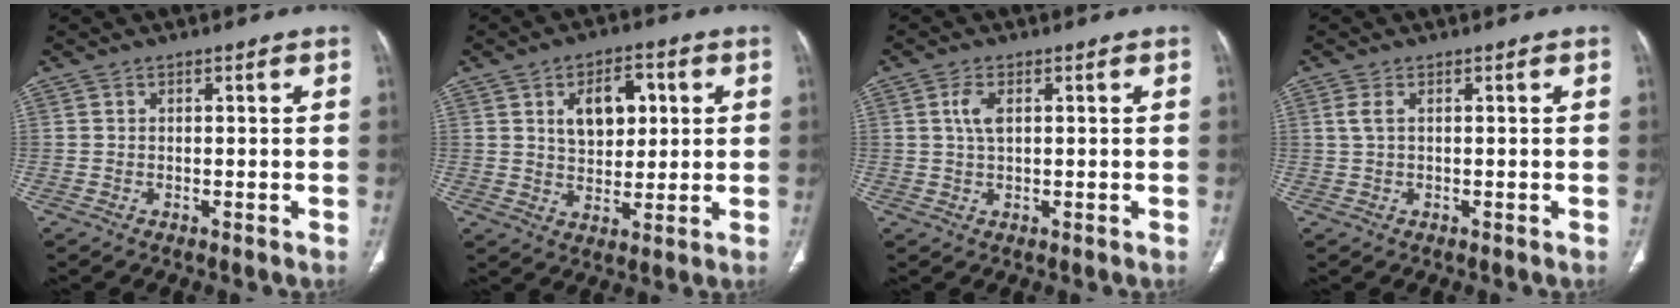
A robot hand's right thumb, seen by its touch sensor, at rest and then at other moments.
{"total": 9.5, "force": [2.7, 5.9, 6.9], "torque": [-0.076, -0.004, 0.046]}
{"total": 3.3, "force": [0.9, 1.5, 2.8], "torque": [-0.063, 0.003, 0.020]}
{"total": 1.8, "force": [0.6, 0.6, 1.6], "torque": [-0.047, 0.010, 0.019]}